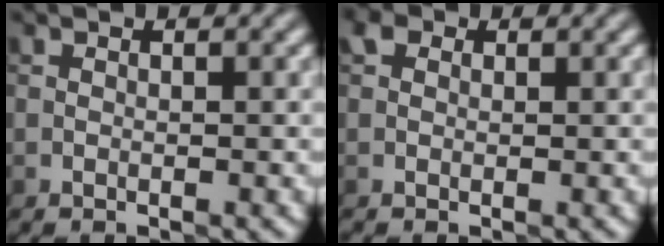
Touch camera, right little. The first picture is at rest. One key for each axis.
{"total": 0.9, "fx": 0.2, "fy": 0.8, "fz": 0.2, "tx": 0.000, "ty": 0.005, "tz": -0.002}